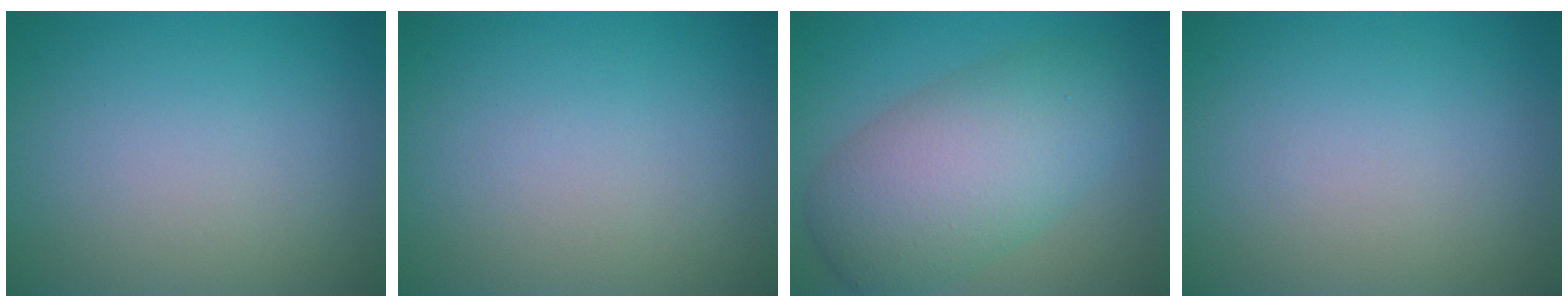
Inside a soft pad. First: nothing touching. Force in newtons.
{"total": 0.0}
{"total": 8.2, "press": 8.2, "slide": 0.3}
{"total": 0.0}